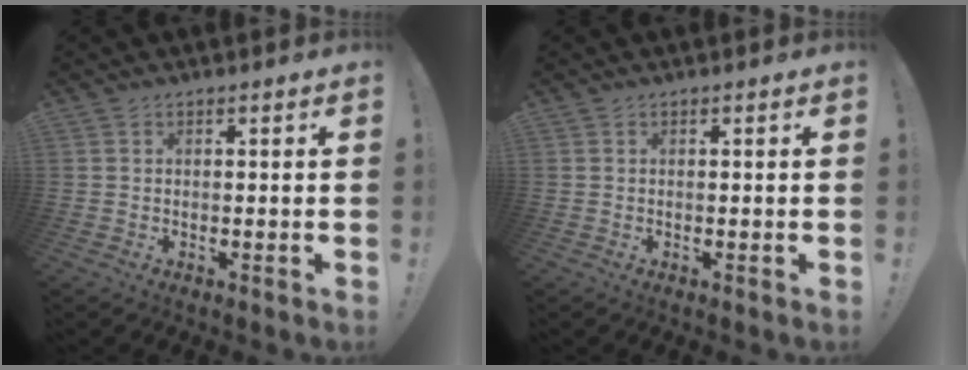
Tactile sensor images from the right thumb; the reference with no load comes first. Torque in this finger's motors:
{"motor_torque": [0.00, 0.00, -0.01, 0.02, 0.00]}